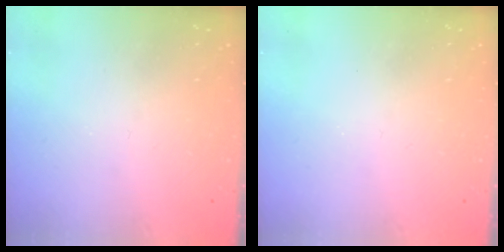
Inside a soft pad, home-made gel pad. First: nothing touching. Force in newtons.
{"total": 0.0}